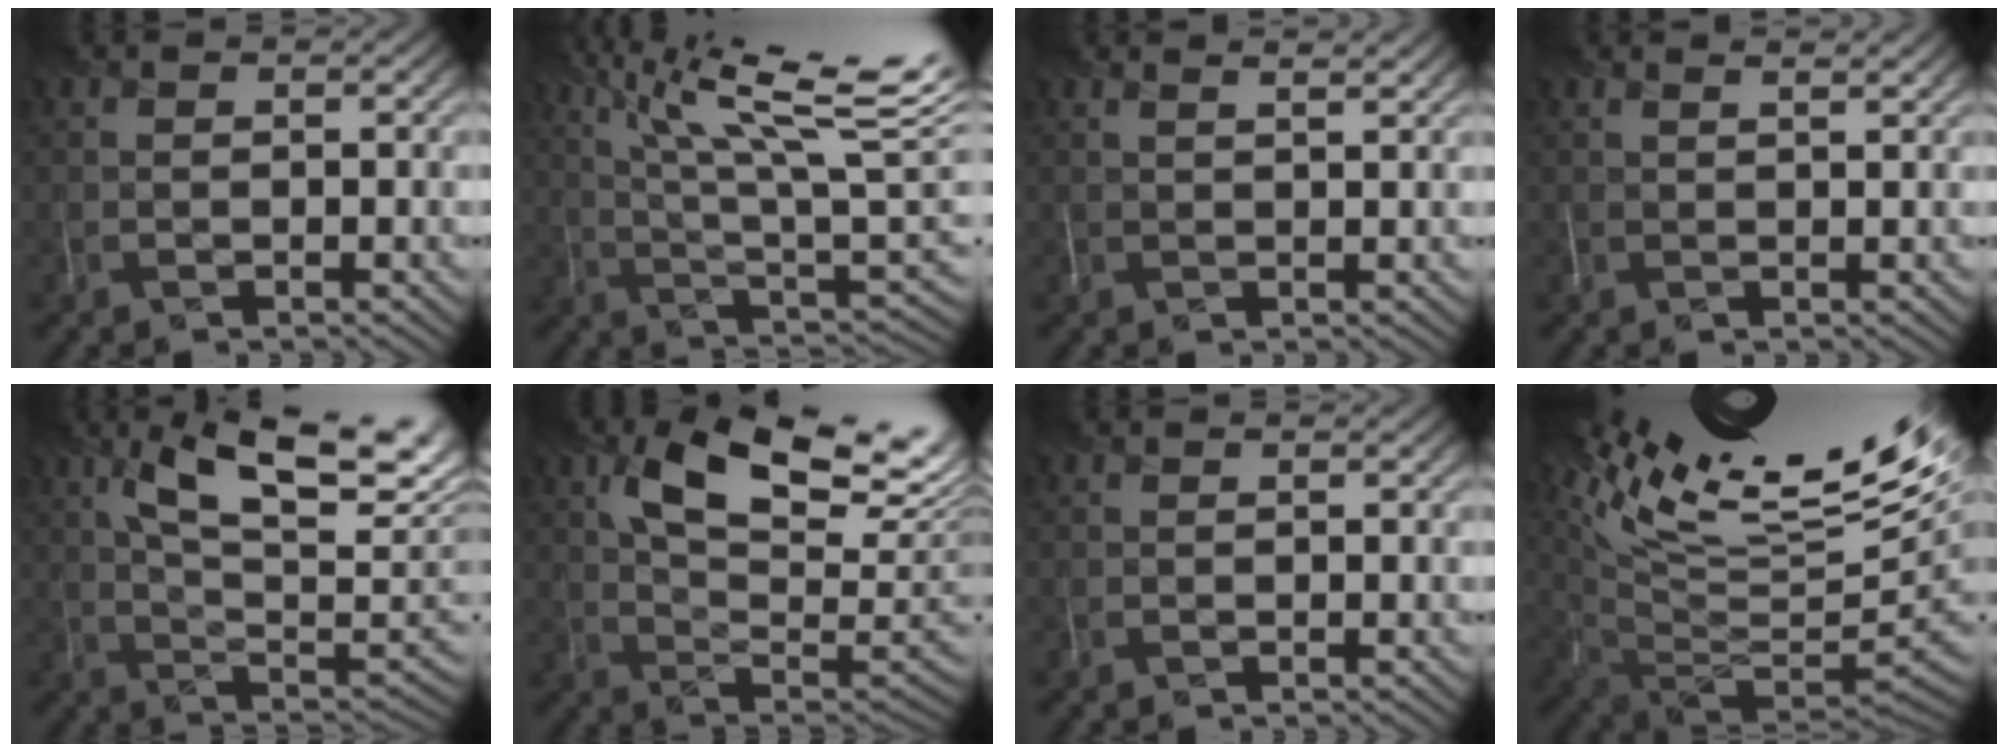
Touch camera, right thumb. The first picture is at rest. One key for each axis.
{"total": 17.0, "fx": 8.3, "fy": 4.1, "fz": 14.3, "tx": -0.241, "ty": 0.014, "tz": 0.142}
{"total": 2.8, "fx": 2.0, "fy": 0.8, "fz": 1.8, "tx": -0.016, "ty": 0.011, "tz": 0.013}
{"total": 2.1, "fx": 1.6, "fy": 0.6, "fz": 1.3, "tx": -0.016, "ty": 0.008, "tz": 0.012}
{"total": 18.4, "fx": 6.7, "fy": 8.1, "fz": 15.0, "tx": -0.228, "ty": 0.027, "tz": 0.113}
{"total": 15.2, "fx": 6.0, "fy": 6.9, "fz": 12.1, "tx": -0.210, "ty": 0.003, "tz": 0.109}
{"total": 0.0}
{"total": 17.4, "fx": 10.5, "fy": 4.5, "fz": 13.1, "tx": -0.219, "ty": 0.018, "tz": 0.195}